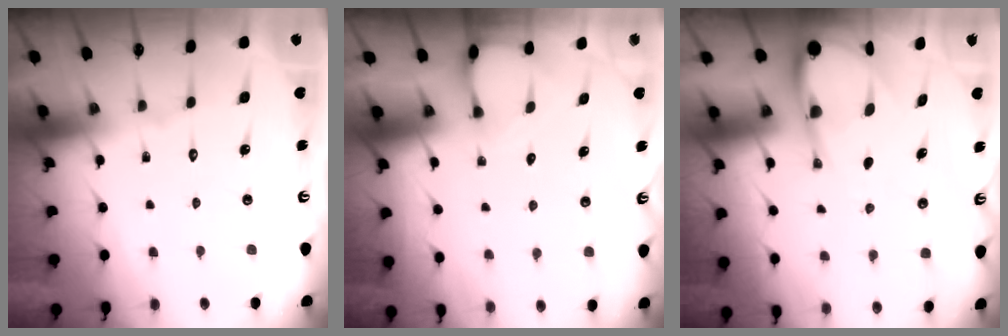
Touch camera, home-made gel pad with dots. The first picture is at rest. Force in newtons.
{"total": 2.3, "press": 2.3, "slide": 0.3}
{"total": 7.3, "press": 7.3, "slide": 0.9}